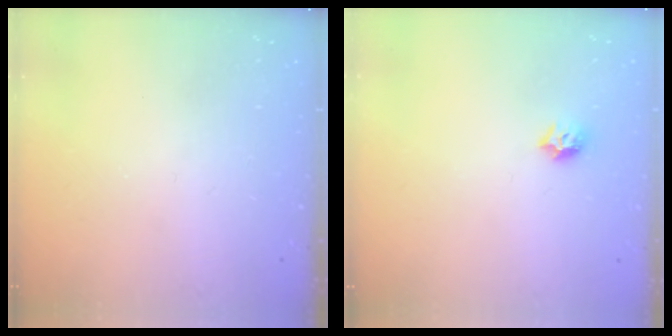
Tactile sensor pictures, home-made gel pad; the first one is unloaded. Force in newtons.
{"total": 6.2, "press": 6.2, "slide": 0.8}